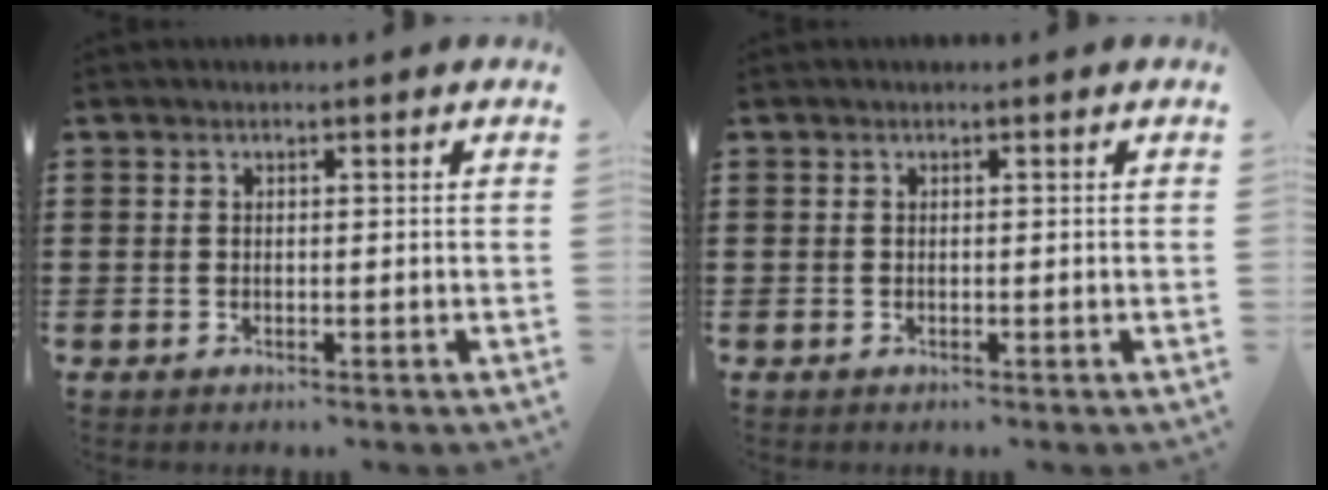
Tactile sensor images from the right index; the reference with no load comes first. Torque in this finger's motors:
{"motor_torque": [0.00, 0.00, 0.00, 0.00]}